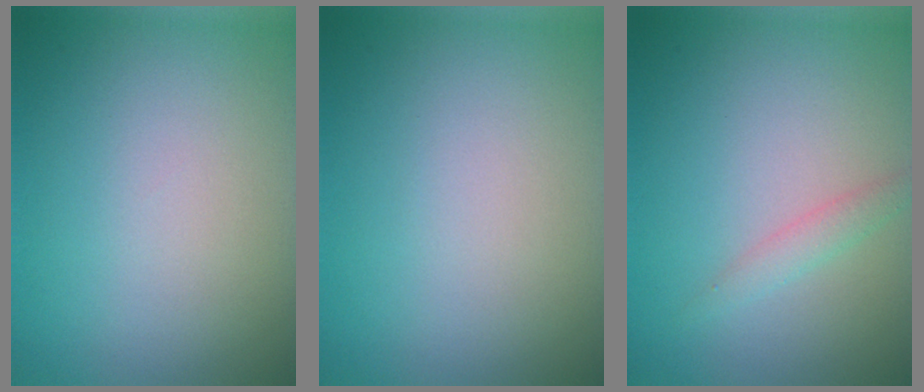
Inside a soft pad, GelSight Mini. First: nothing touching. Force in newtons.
{"total": 0.0}
{"total": 1.3, "press": 1.3, "slide": 0.0}